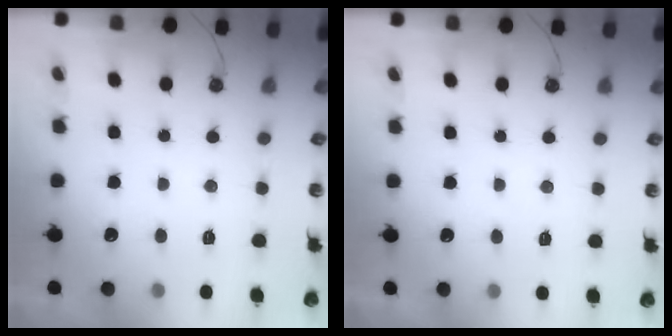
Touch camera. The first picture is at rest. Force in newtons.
{"total": 3.2, "press": 3.1, "slide": 0.5}